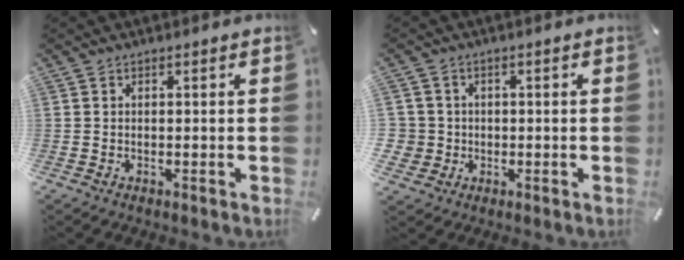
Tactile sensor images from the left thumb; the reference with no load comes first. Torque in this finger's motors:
{"motor_torque": [0.13, 0.16, 0.67, 0.30, 0.06]}